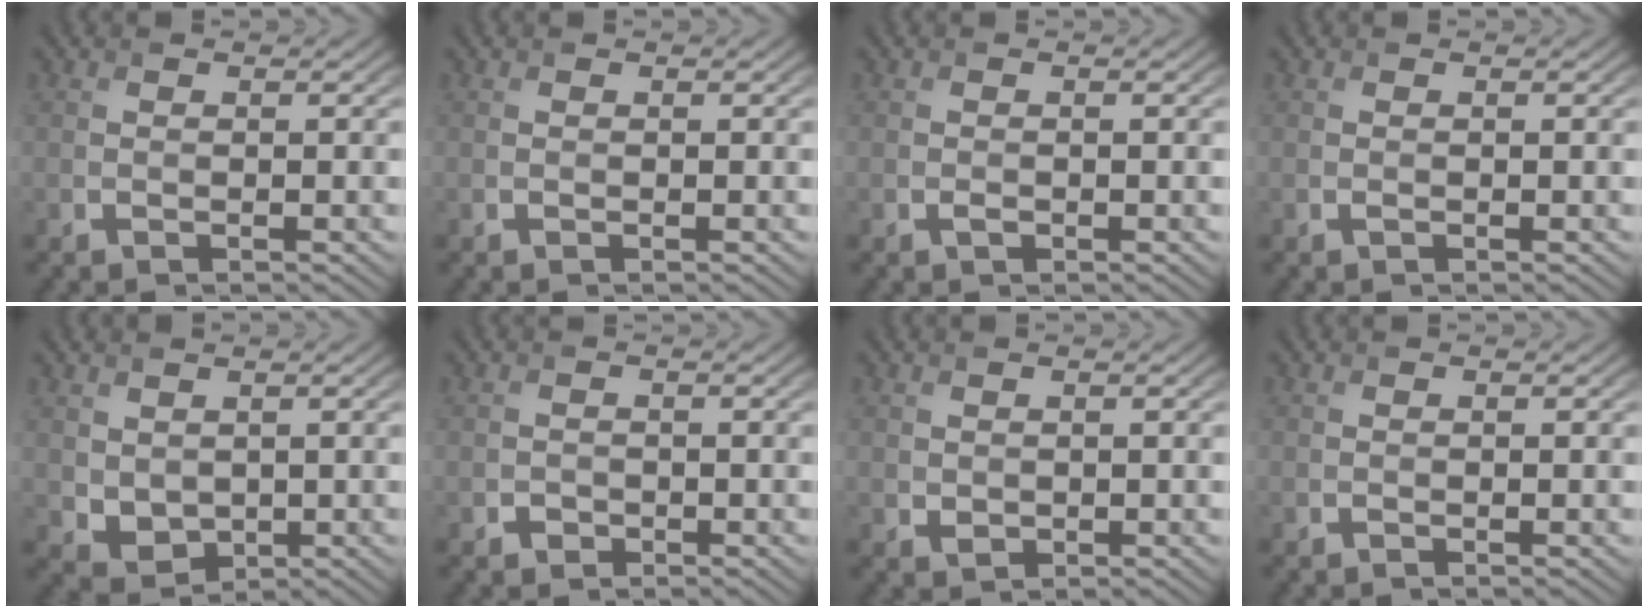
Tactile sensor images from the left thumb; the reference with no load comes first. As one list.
[{"total": 0.0}, {"total": 0.6, "force": [-0.3, 0.3, 0.4], "torque": [-0.008, -0.002, -0.004]}, {"total": 0.0}, {"total": 3.1, "force": [1.1, 2.5, 1.6], "torque": [-0.045, -0.011, 0.027]}, {"total": 1.0, "force": [-0.6, 0.8, 0.2], "torque": [-0.001, -0.002, -0.012]}, {"total": 0.9, "force": [0.2, 0.8, 0.4], "torque": [-0.009, -0.005, 0.010]}, {"total": 0.0}]